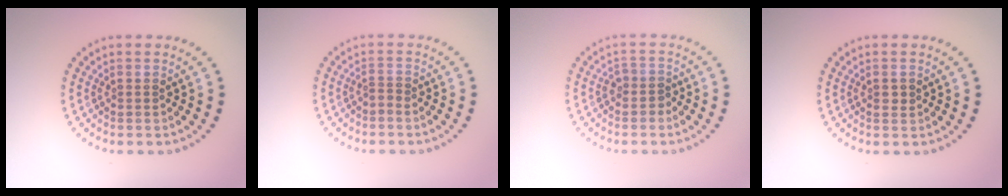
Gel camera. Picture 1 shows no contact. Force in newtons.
{"total": 0.5, "press": 0.2, "slide": 0.5}
{"total": 1.4, "press": 1.2, "slide": 0.8}
{"total": 0.9, "press": 0.9, "slide": 0.2}